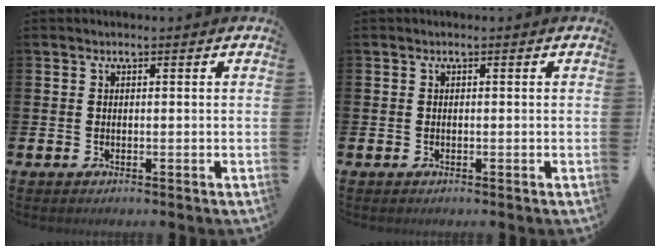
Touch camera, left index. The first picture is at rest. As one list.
[{"total": 0.0}]